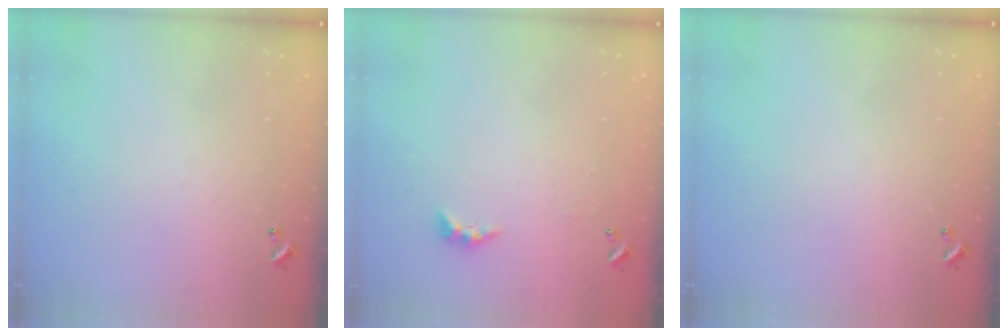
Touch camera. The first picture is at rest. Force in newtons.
{"total": 3.0, "press": 2.9, "slide": 0.7}
{"total": 0.0}